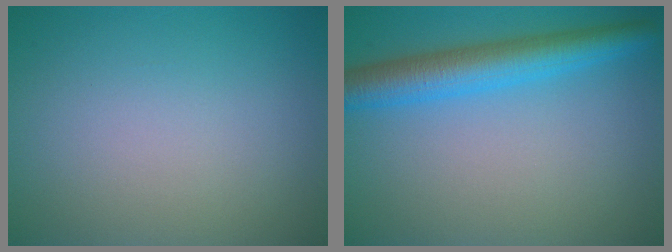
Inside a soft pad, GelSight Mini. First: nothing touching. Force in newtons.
{"total": 5.2, "press": 5.2, "slide": 0.0}